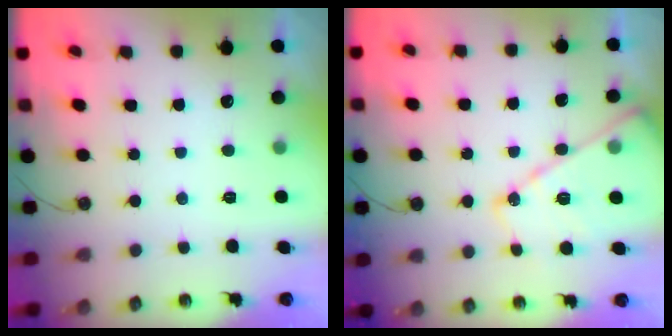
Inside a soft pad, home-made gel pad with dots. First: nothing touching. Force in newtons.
{"total": 15.4, "press": 15.3, "slide": 1.3}